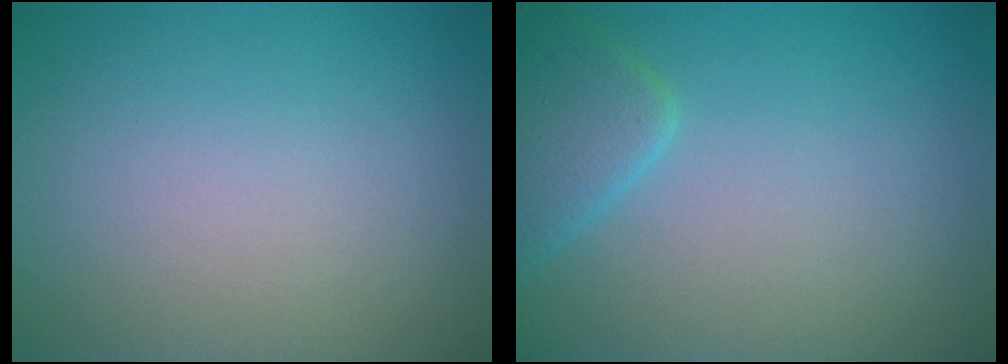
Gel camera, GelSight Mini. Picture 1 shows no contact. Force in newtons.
{"total": 2.7, "press": 2.7, "slide": 0.2}